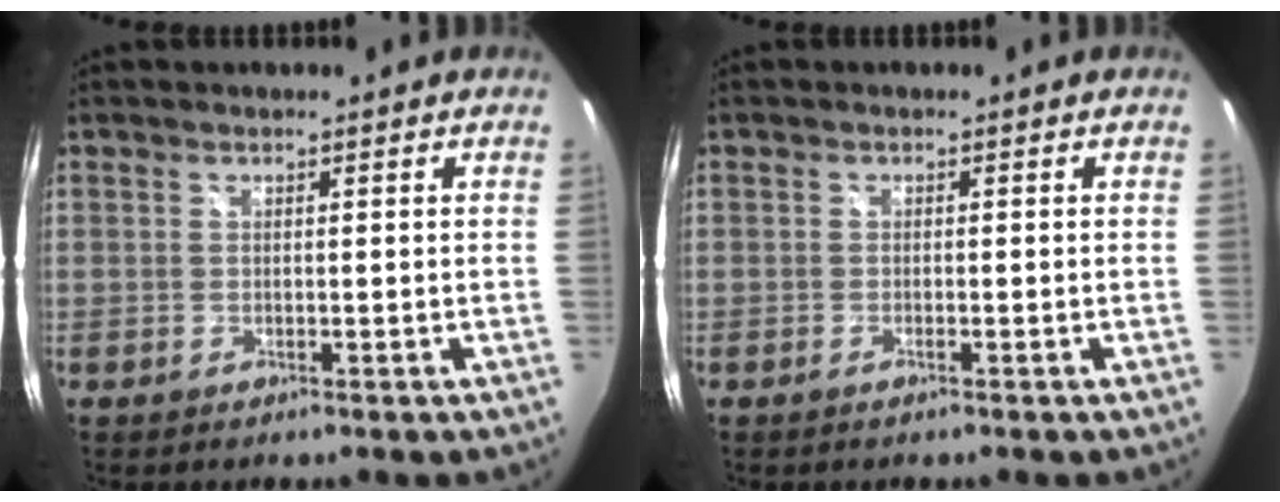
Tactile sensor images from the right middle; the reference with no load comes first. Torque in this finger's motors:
{"motor_torque": [-0.40, -0.42, 0.02, -0.01]}